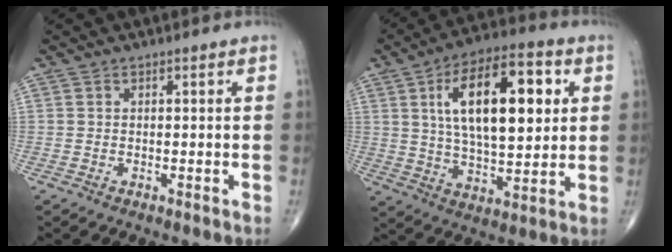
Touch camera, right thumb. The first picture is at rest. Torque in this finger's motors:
{"motor_torque": [-0.66, 1.66, 1.48, 1.28, 0.45]}